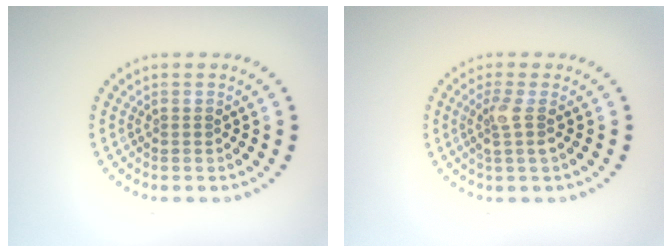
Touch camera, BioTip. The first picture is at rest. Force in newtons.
{"total": 2.0, "press": 1.5, "slide": 1.3}